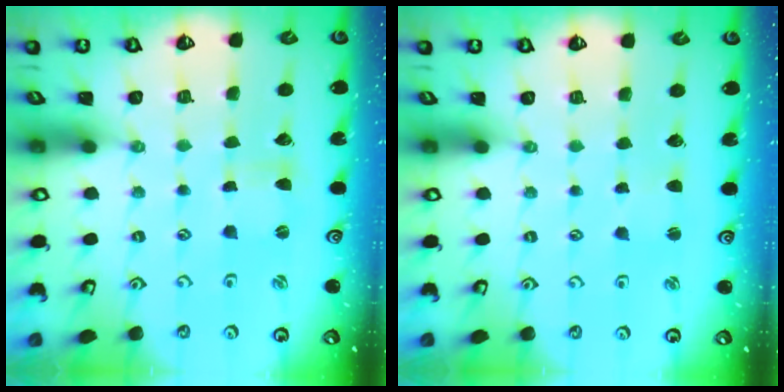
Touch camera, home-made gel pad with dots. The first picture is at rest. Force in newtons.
{"total": 1.2, "press": 1.1, "slide": 0.1}